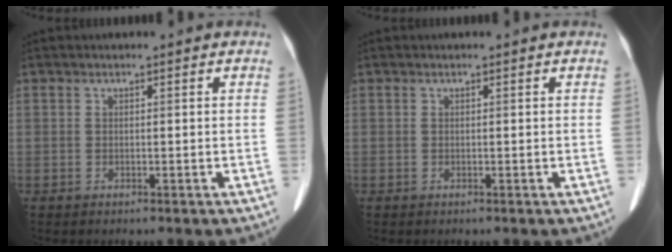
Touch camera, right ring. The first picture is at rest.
{"total": 0.0}